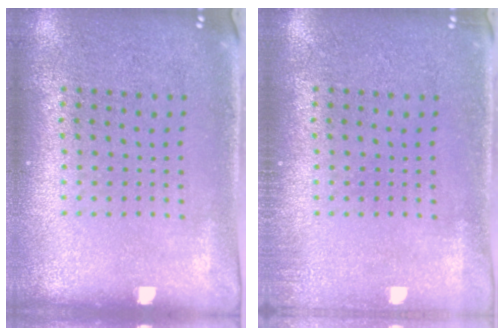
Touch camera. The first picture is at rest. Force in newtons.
{"total": 0.9, "press": 0.9, "slide": 0.2}